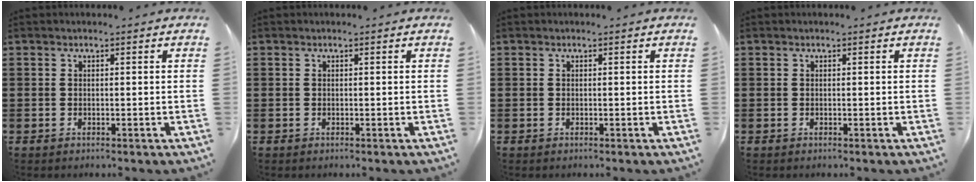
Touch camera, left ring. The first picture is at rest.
{"total": 0.0}
{"total": 0.0}
{"total": 0.0}